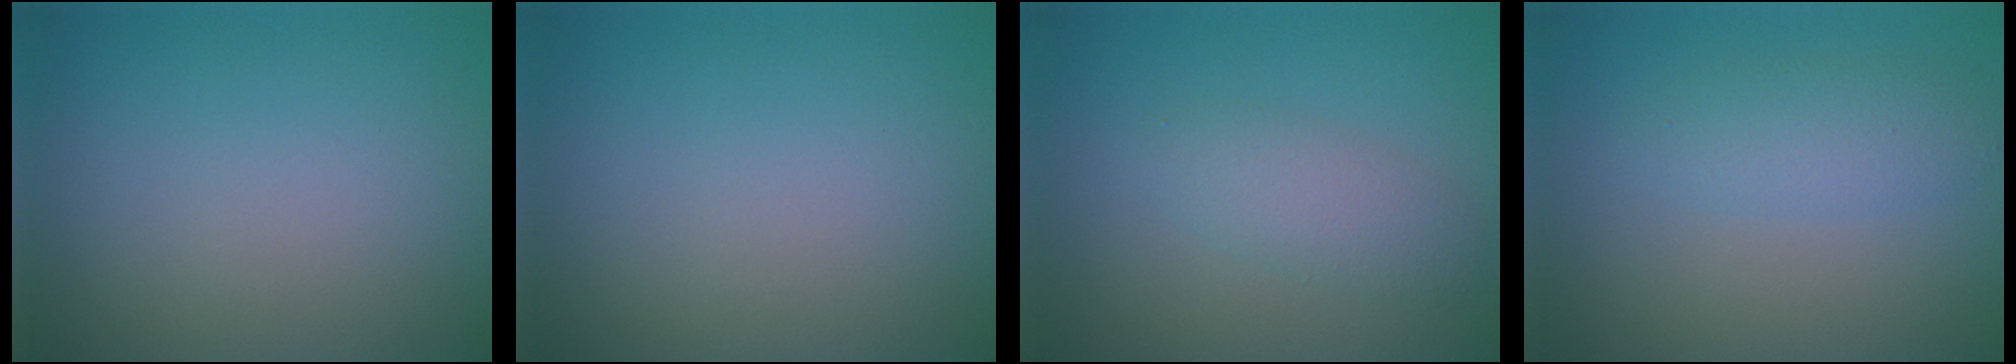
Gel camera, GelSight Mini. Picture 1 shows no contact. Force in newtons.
{"total": 0.0}
{"total": 2.4, "press": 2.4, "slide": 0.1}
{"total": 2.4, "press": 2.4, "slide": 0.3}